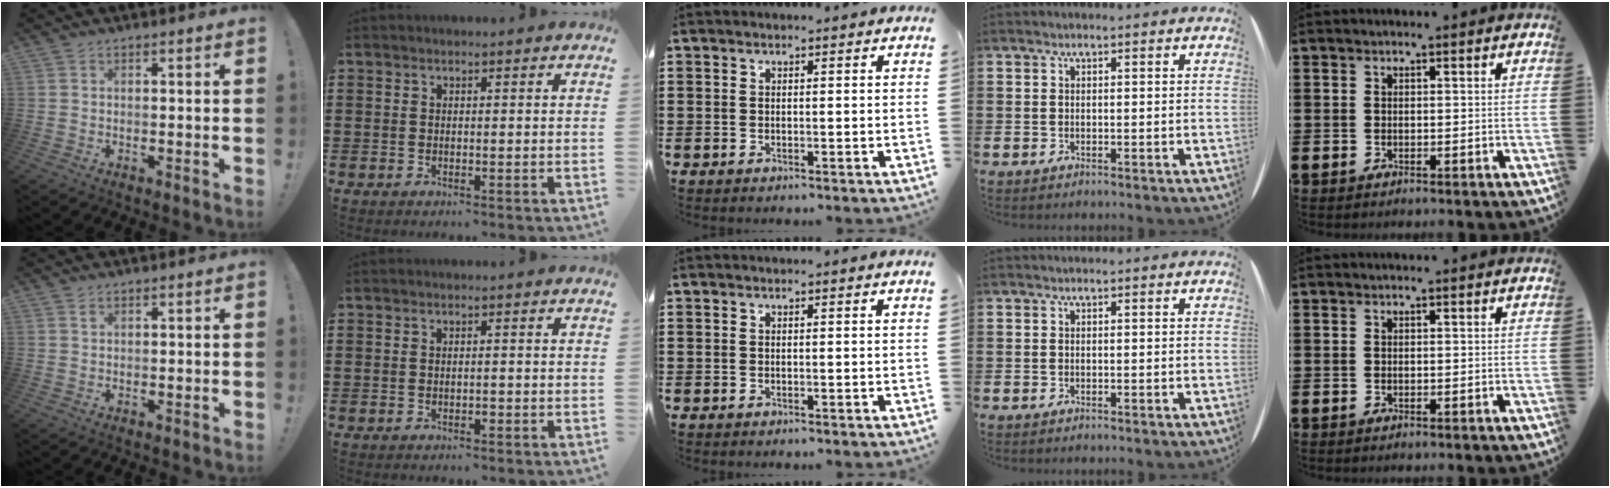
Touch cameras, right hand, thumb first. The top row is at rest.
{"thumb": {"total": 0.7, "force": [0.4, 0.4, 0.3], "torque": [-0.002, -0.002, 0.007]}, "index": {"total": 0.7, "force": [-0.3, 0.2, 0.6], "torque": [-0.013, -0.004, -0.005]}}